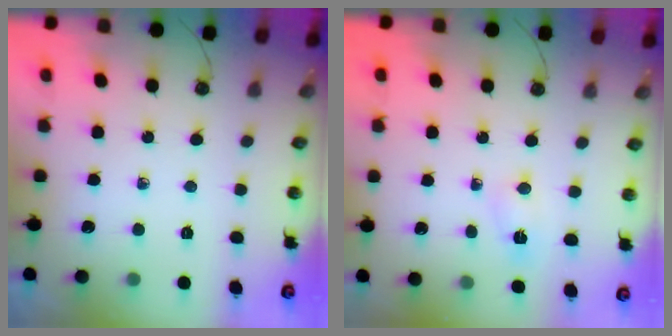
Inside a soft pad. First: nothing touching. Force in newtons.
{"total": 2.5, "press": 2.4, "slide": 0.5}